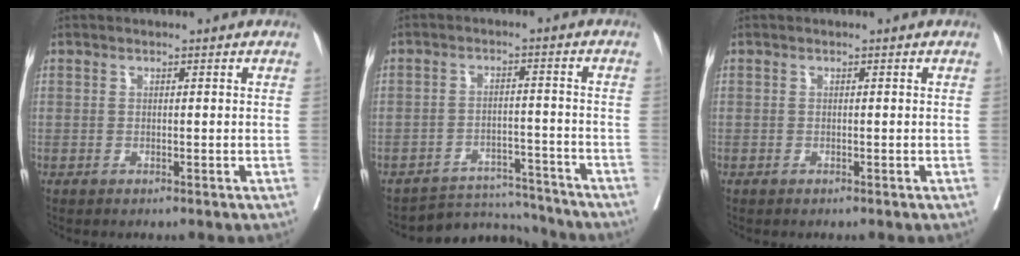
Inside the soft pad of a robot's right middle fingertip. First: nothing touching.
{"total": 6.9, "force": [-6.6, 1.0, -1.6], "torque": [0.028, 0.026, -0.098]}
{"total": 0.0}